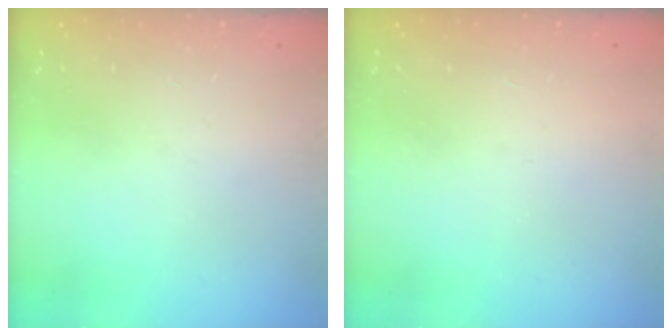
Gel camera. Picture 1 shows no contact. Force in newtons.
{"total": 1.6, "press": 1.6, "slide": 0.1}